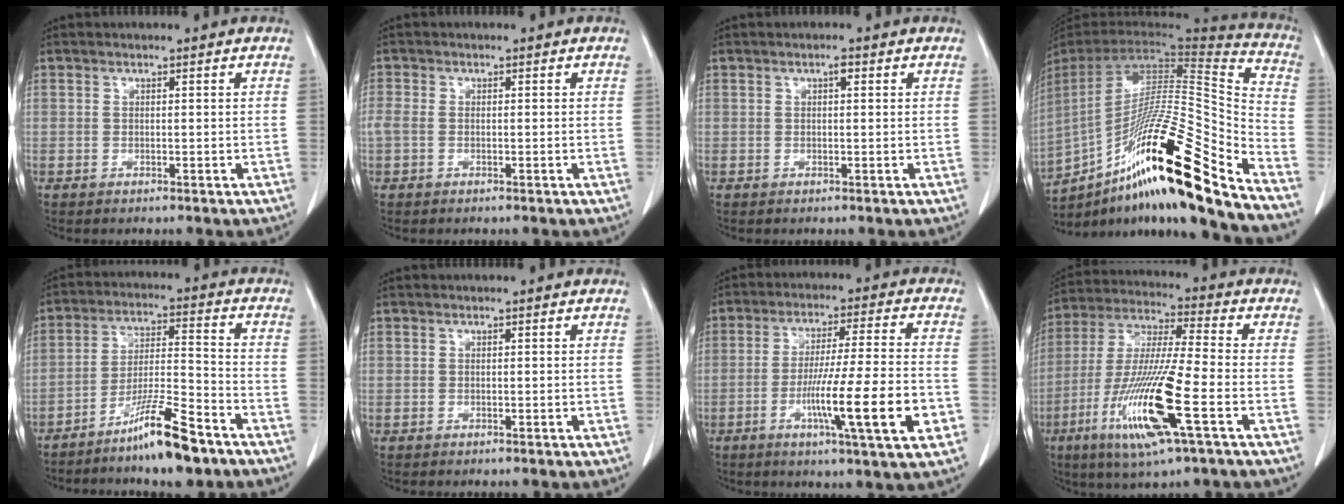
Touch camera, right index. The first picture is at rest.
{"total": 2.4, "force": [-0.5, 1.6, 1.8], "torque": [-0.056, 0.010, -0.007]}
{"total": 0.9, "force": [0.3, 0.3, 0.8], "torque": [-0.015, 0.003, 0.004]}
{"total": 30.0, "force": [-18.7, 2.3, 23.3], "torque": [-0.374, -0.017, -0.320]}
{"total": 10.6, "force": [-7.6, 0.6, 7.3], "torque": [-0.134, -0.012, -0.136]}
{"total": 0.0}
{"total": 14.8, "force": [-4.8, -0.1, 14.0], "torque": [-0.235, -0.014, -0.078]}
{"total": 16.7, "force": [-6.2, 0.7, 15.5], "torque": [-0.319, -0.021, -0.116]}